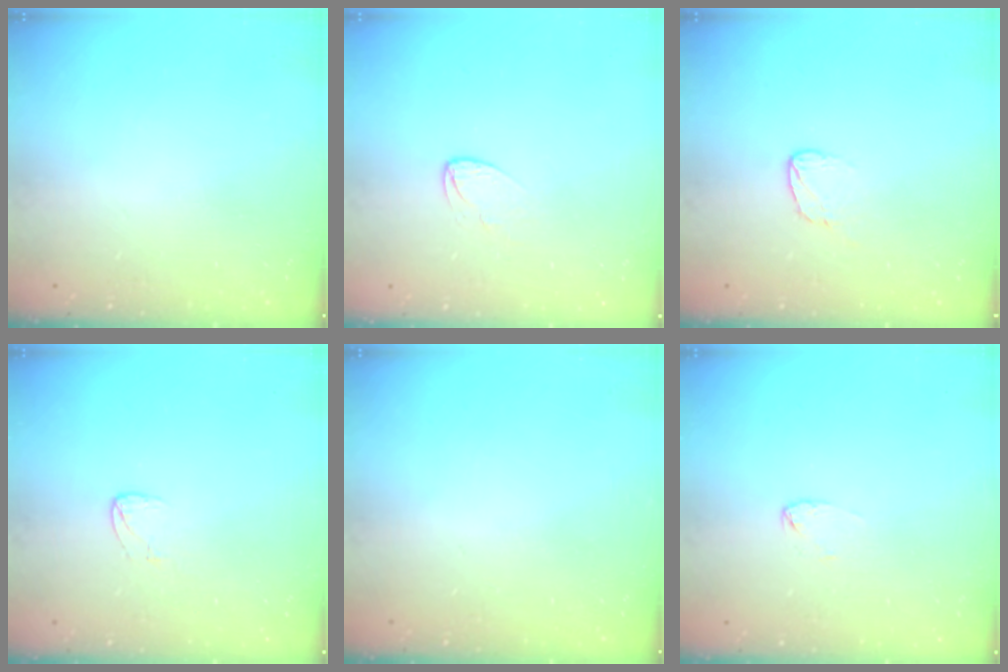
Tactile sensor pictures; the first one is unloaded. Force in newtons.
{"total": 2.9, "press": 2.9, "slide": 0.2}
{"total": 4.2, "press": 4.2, "slide": 0.4}
{"total": 3.9, "press": 3.8, "slide": 0.2}
{"total": 0.0}
{"total": 2.6, "press": 2.6, "slide": 0.1}